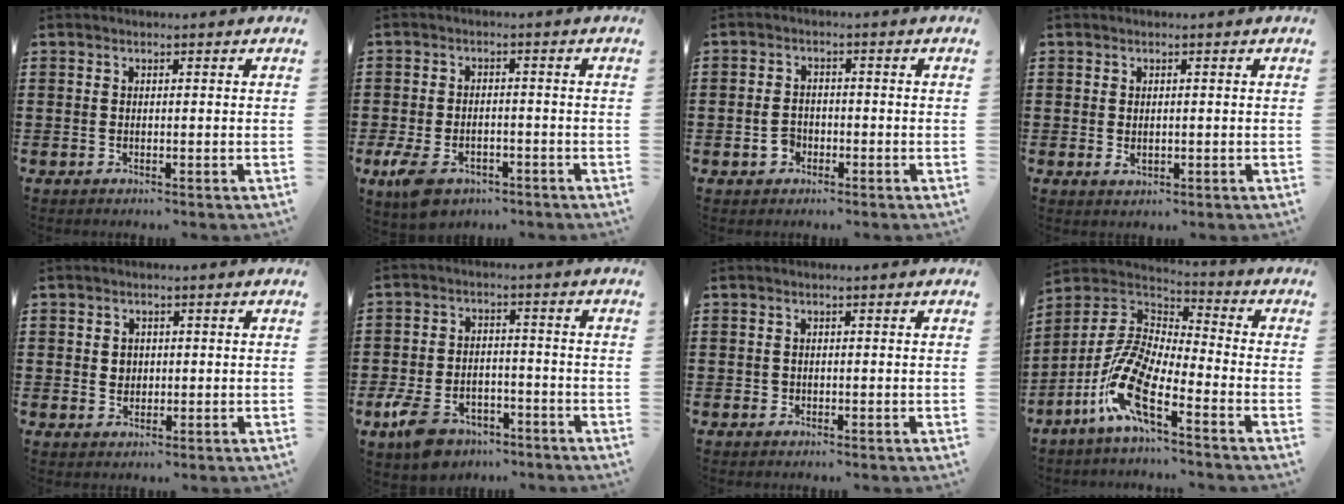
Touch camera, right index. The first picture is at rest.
{"total": 4.2, "force": [-2.8, 2.1, 2.3], "torque": [-0.060, 0.000, -0.056]}
{"total": 2.9, "force": [-1.1, 2.2, 1.5], "torque": [-0.038, 0.000, -0.023]}
{"total": 1.2, "force": [0.0, 0.8, 0.9], "torque": [-0.018, 0.003, 0.000]}
{"total": 1.6, "force": [0.3, 1.5, 0.6], "torque": [-0.016, 0.009, 0.005]}
{"total": 6.2, "force": [-4.4, 3.0, 3.3], "torque": [-0.078, 0.010, -0.085]}
{"total": 0.6, "force": [0.0, 0.6, 0.1], "torque": [-0.004, 0.004, -0.001]}
{"total": 11.4, "force": [-7.4, 3.0, 8.2], "torque": [-0.210, -0.014, -0.157]}